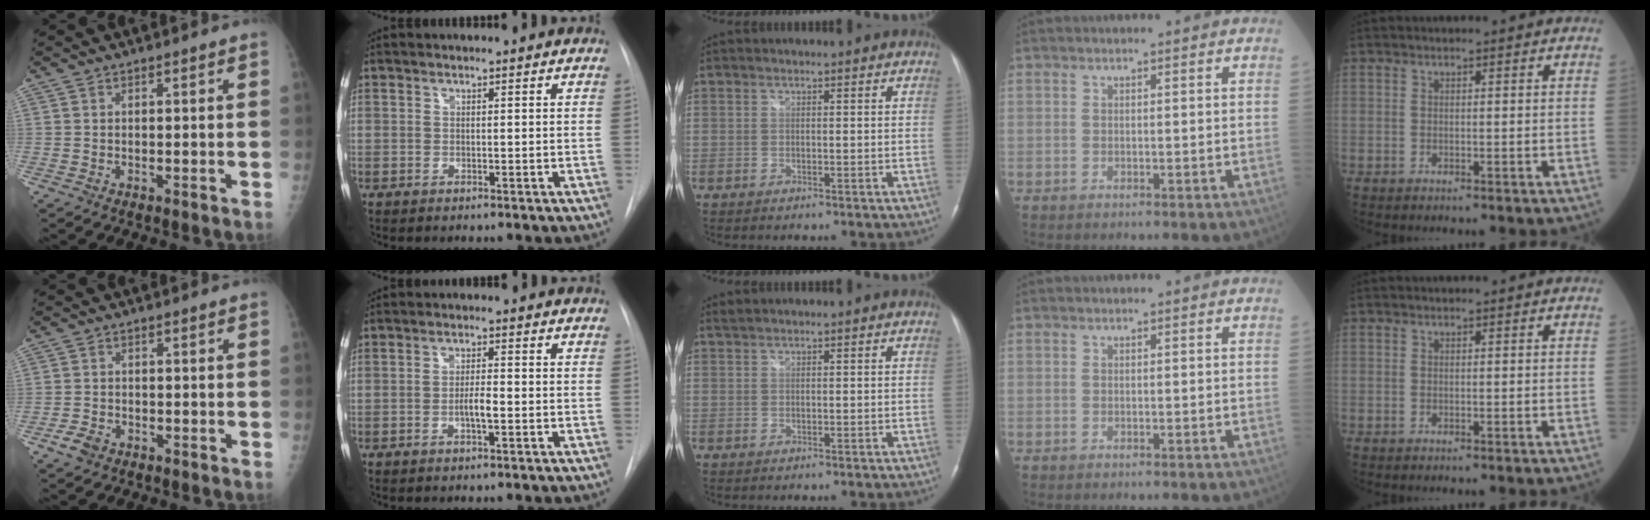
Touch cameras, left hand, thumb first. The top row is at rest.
{"thumb": {"total": 2.9, "force": [-1.9, 1.8, 1.3], "torque": [-0.024, 0.008, -0.030]}, "index": {"total": 2.8, "force": [-1.4, 0.3, 2.4], "torque": [-0.042, -0.004, -0.025]}, "middle": {"total": 0.7, "force": [0.6, -0.1, 0.2], "torque": [-0.011, 0.011, 0.018]}}